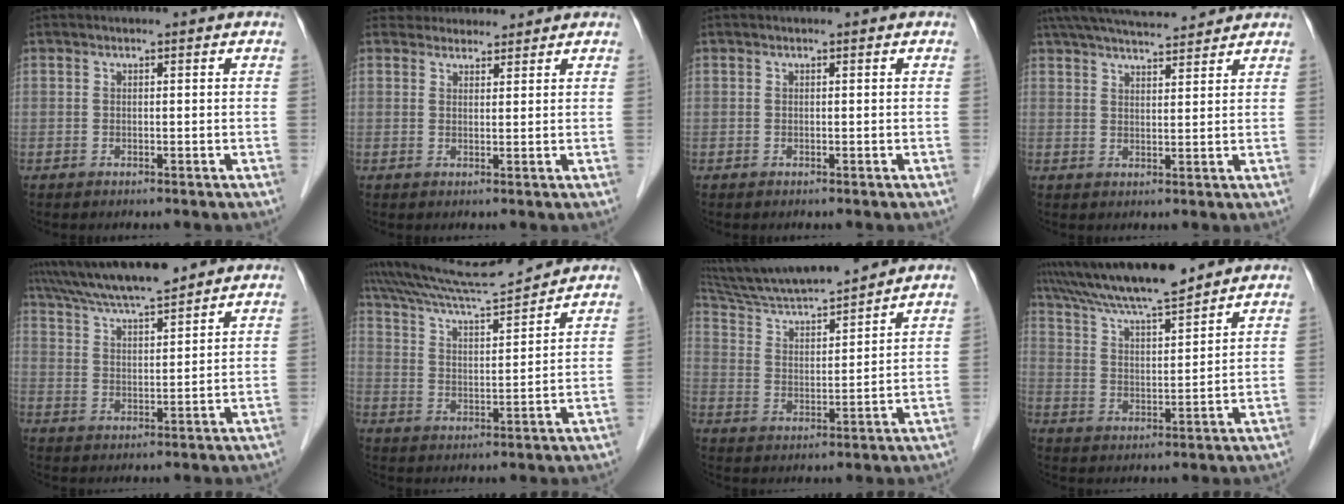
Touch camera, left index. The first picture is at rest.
{"total": 4.3, "force": [4.1, 1.5, 0.1], "torque": [0.003, 0.017, 0.057]}
{"total": 0.0}
{"total": 12.7, "force": [11.4, 1.7, 5.2], "torque": [-0.093, 0.032, 0.175]}
{"total": 11.9, "force": [10.6, 0.8, 5.5], "torque": [-0.099, 0.020, 0.179]}
{"total": 11.5, "force": [11.1, -1.1, 3.0], "torque": [-0.065, 0.007, 0.190]}
{"total": 15.1, "force": [13.8, 0.4, 6.0], "torque": [-0.112, 0.004, 0.237]}
{"total": 13.4, "force": [11.9, 0.7, 6.1], "torque": [-0.111, 0.014, 0.205]}